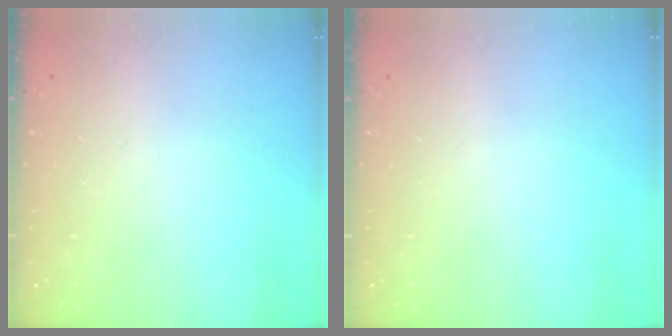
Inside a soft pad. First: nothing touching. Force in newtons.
{"total": 0.0}